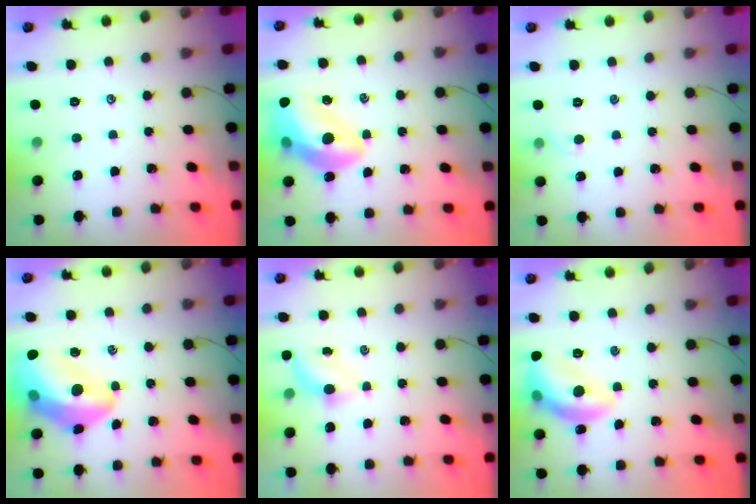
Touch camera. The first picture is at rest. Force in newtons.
{"total": 17.1, "press": 16.4, "slide": 4.6}
{"total": 2.7, "press": 2.5, "slide": 0.9}
{"total": 19.9, "press": 19.5, "slide": 4.1}
{"total": 5.8, "press": 5.7, "slide": 0.9}
{"total": 14.1, "press": 14.1, "slide": 1.1}